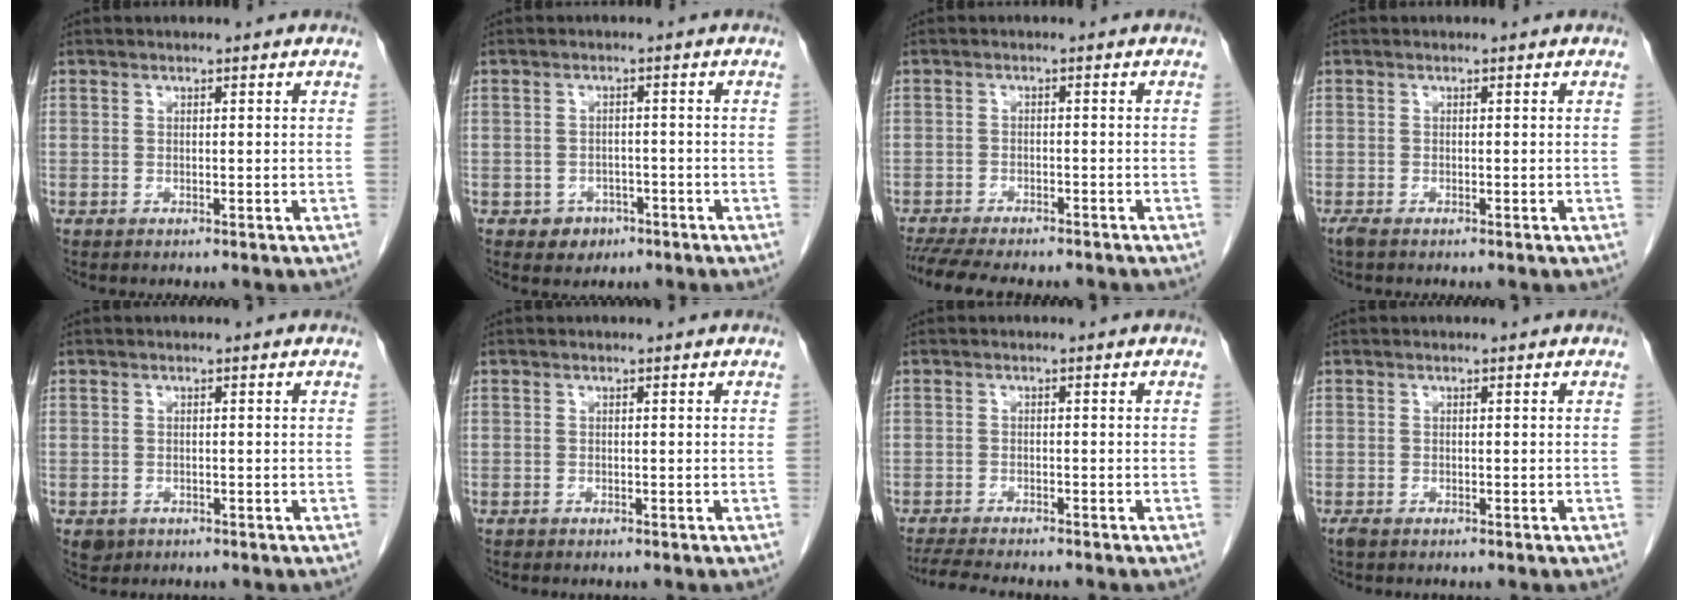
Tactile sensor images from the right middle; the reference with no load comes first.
{"total": 3.1, "force": [-1.7, 2.5, 0.7], "torque": [-0.004, 0.011, -0.015]}
{"total": 12.5, "force": [-10.8, 3.0, 5.5], "torque": [-0.095, -0.011, -0.149]}
{"total": 1.1, "force": [-0.9, 0.2, 0.7], "torque": [-0.019, -0.005, -0.017]}
{"total": 1.7, "force": [-0.8, 1.4, 0.5], "torque": [-0.010, 0.001, -0.005]}
{"total": 0.0}
{"total": 6.6, "force": [-5.9, 0.5, 3.0], "torque": [-0.045, -0.016, -0.094]}
{"total": 1.1, "force": [-0.8, 0.5, 0.6], "torque": [-0.019, -0.004, -0.012]}